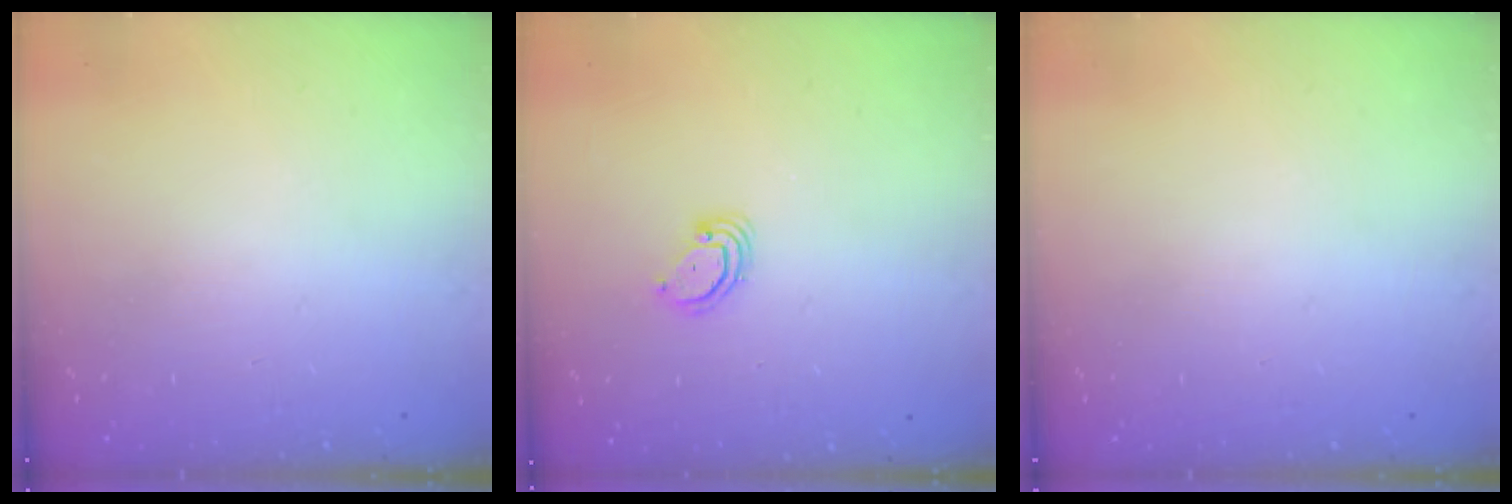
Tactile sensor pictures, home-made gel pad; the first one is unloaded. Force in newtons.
{"total": 3.6, "press": 3.6, "slide": 0.2}
{"total": 0.0}